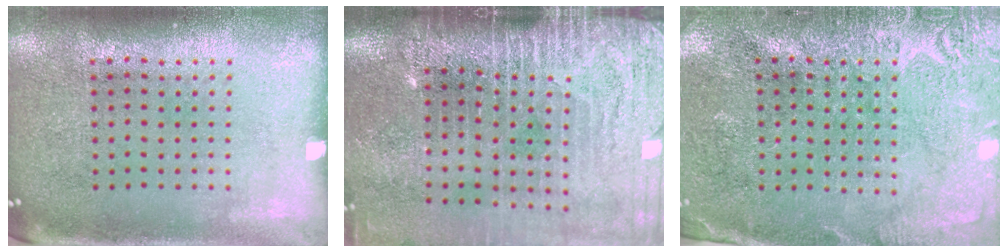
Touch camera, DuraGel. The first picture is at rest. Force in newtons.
{"total": 4.2, "press": 3.5, "slide": 2.3}
{"total": 2.8, "press": 2.8, "slide": 0.3}